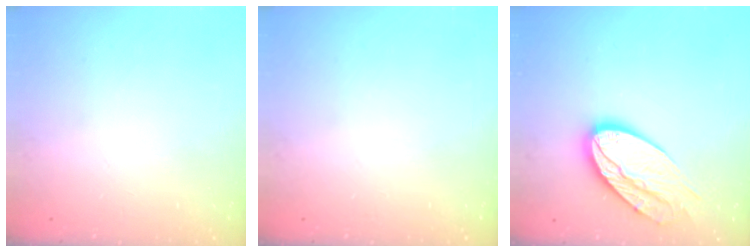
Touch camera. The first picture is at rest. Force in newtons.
{"total": 0.0}
{"total": 19.5, "press": 19.4, "slide": 2.0}